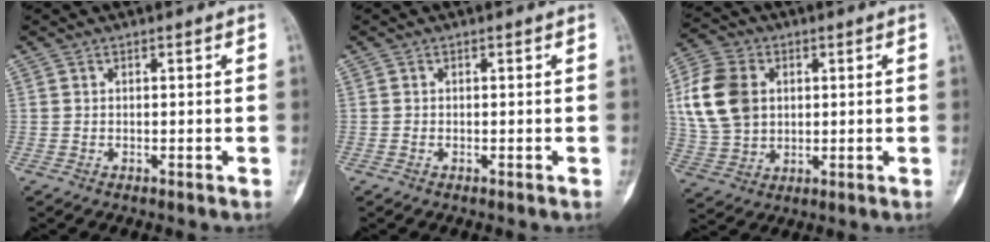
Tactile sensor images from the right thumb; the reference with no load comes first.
{"total": 0.0}
{"total": 13.5, "force": [2.7, 10.1, 8.6], "torque": [-0.161, 0.002, 0.053]}